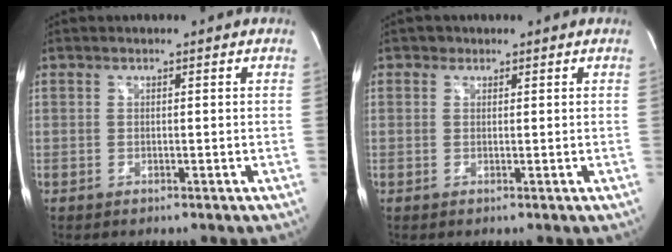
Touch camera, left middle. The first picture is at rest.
{"total": 1.0, "force": [0.6, 0.8, 0.1], "torque": [0.002, 0.000, 0.006]}